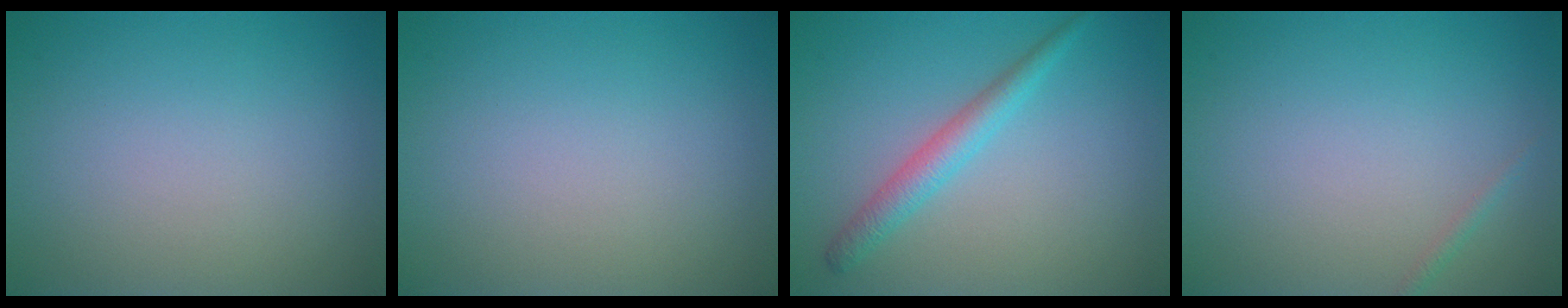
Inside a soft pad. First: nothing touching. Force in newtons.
{"total": 0.0}
{"total": 2.5, "press": 2.5, "slide": 0.0}
{"total": 0.6, "press": 0.6, "slide": 0.0}